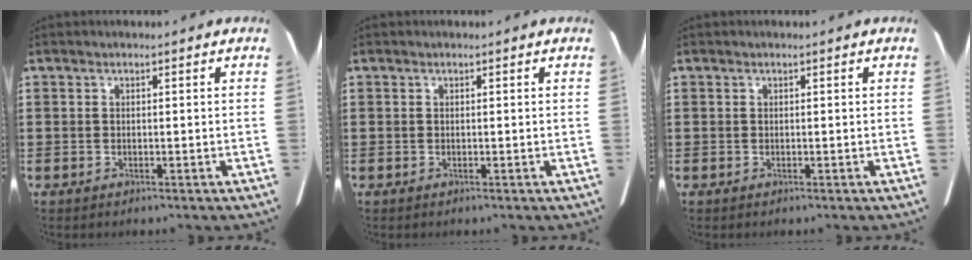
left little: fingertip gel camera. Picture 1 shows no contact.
{"total": 0.0}
{"total": 0.0}